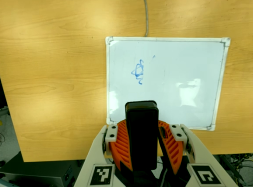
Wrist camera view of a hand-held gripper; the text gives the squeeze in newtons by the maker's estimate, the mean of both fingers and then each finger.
{"total": 8.3, "left": 9.1, "right": 7.5}